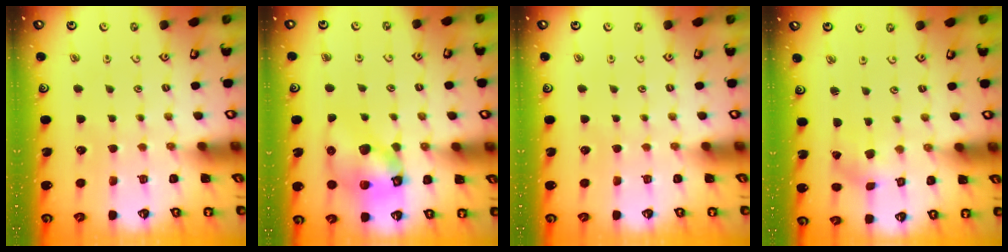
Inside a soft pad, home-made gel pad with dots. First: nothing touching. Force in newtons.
{"total": 12.4, "press": 12.2, "slide": 2.1}
{"total": 0.0}
{"total": 0.7, "press": 0.7, "slide": 0.1}